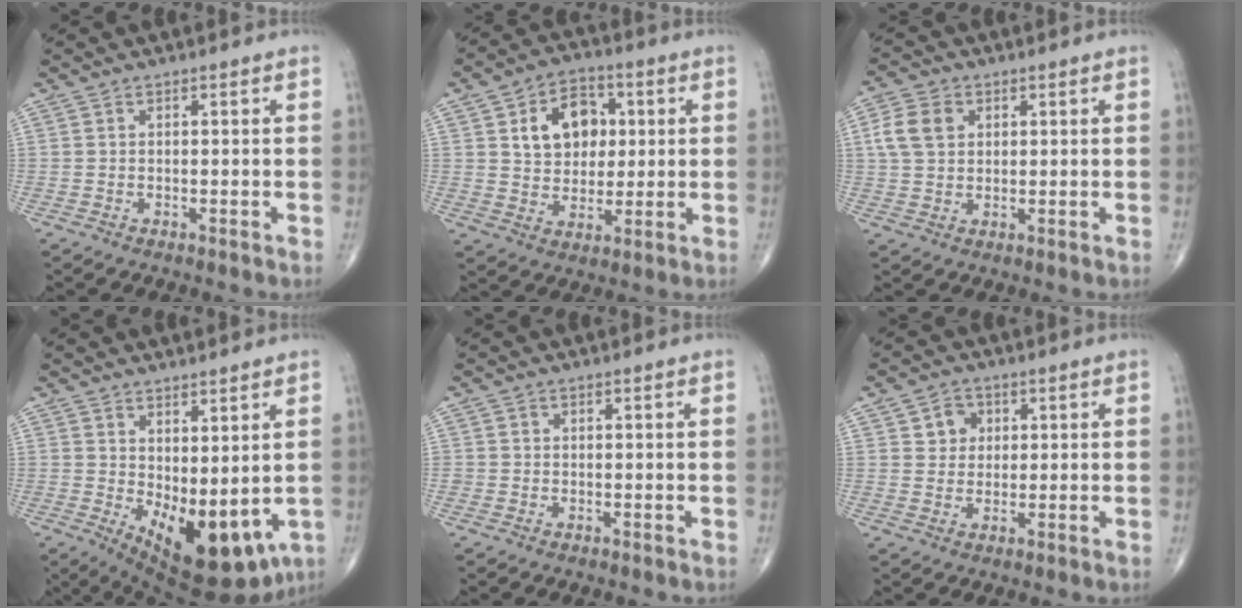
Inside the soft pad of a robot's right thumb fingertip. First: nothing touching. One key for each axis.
{"total": 11.7, "fx": 3.0, "fy": 8.8, "fz": 7.2, "tx": -0.076, "ty": 0.001, "tz": 0.049}
{"total": 6.8, "fx": 1.8, "fy": 5.2, "fz": 4.1, "tx": -0.073, "ty": 0.005, "tz": 0.032}
{"total": 13.9, "fx": -1.2, "fy": 6.4, "fz": 12.2, "tx": -0.165, "ty": -0.026, "tz": 0.007}
{"total": 0.7, "fx": -0.2, "fy": 0.7, "fz": 0.0, "tx": 0.003, "ty": 0.005, "tz": -0.005}
{"total": 4.3, "fx": 1.3, "fy": 3.8, "fz": 1.5, "tx": 0.000, "ty": -0.001, "tz": 0.017}